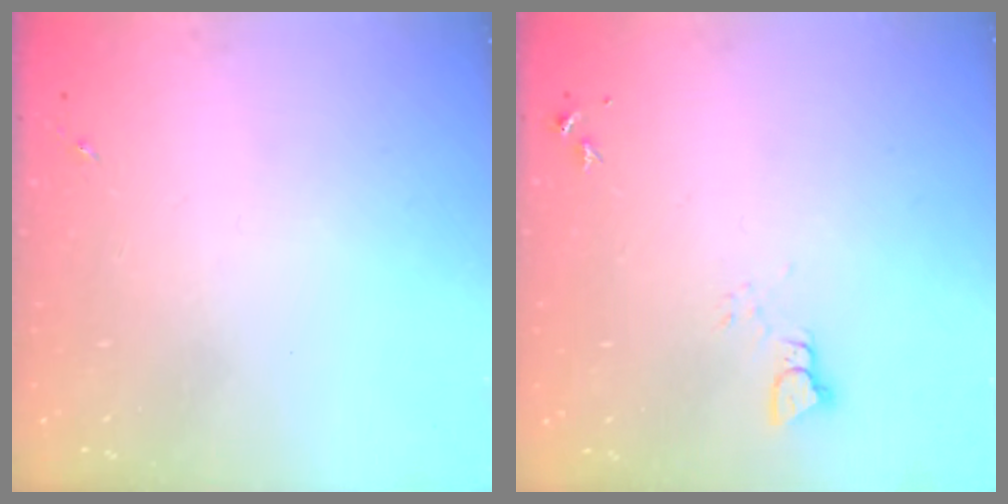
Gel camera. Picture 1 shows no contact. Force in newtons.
{"total": 2.5, "press": 2.5, "slide": 0.1}